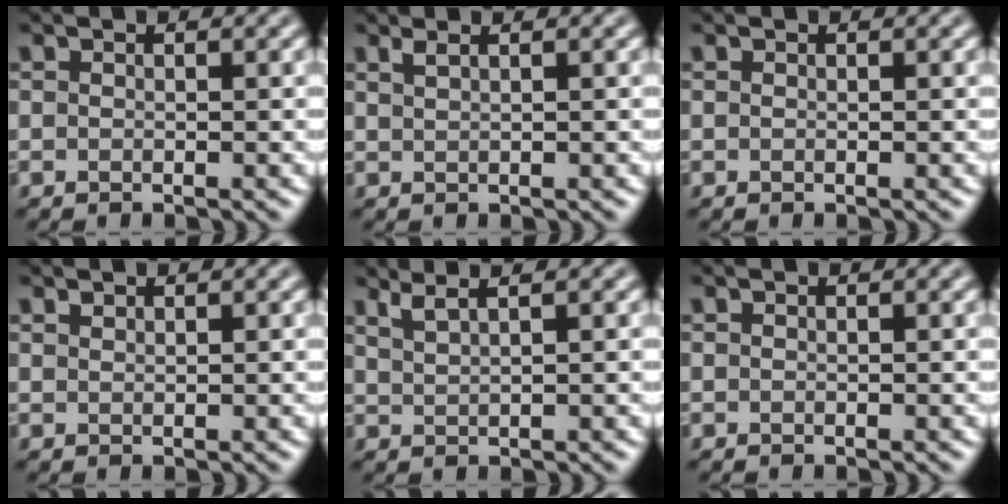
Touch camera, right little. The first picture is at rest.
{"total": 1.0, "force": [0.8, -0.7, 0.0], "torque": [-0.006, 0.003, 0.018]}
{"total": 0.0}
{"total": 0.8, "force": [0.7, 0.0, -0.2], "torque": [-0.002, -0.002, 0.015]}
{"total": 2.6, "force": [1.7, -2.0, -0.5], "torque": [0.008, 0.005, 0.032]}
{"total": 0.0}